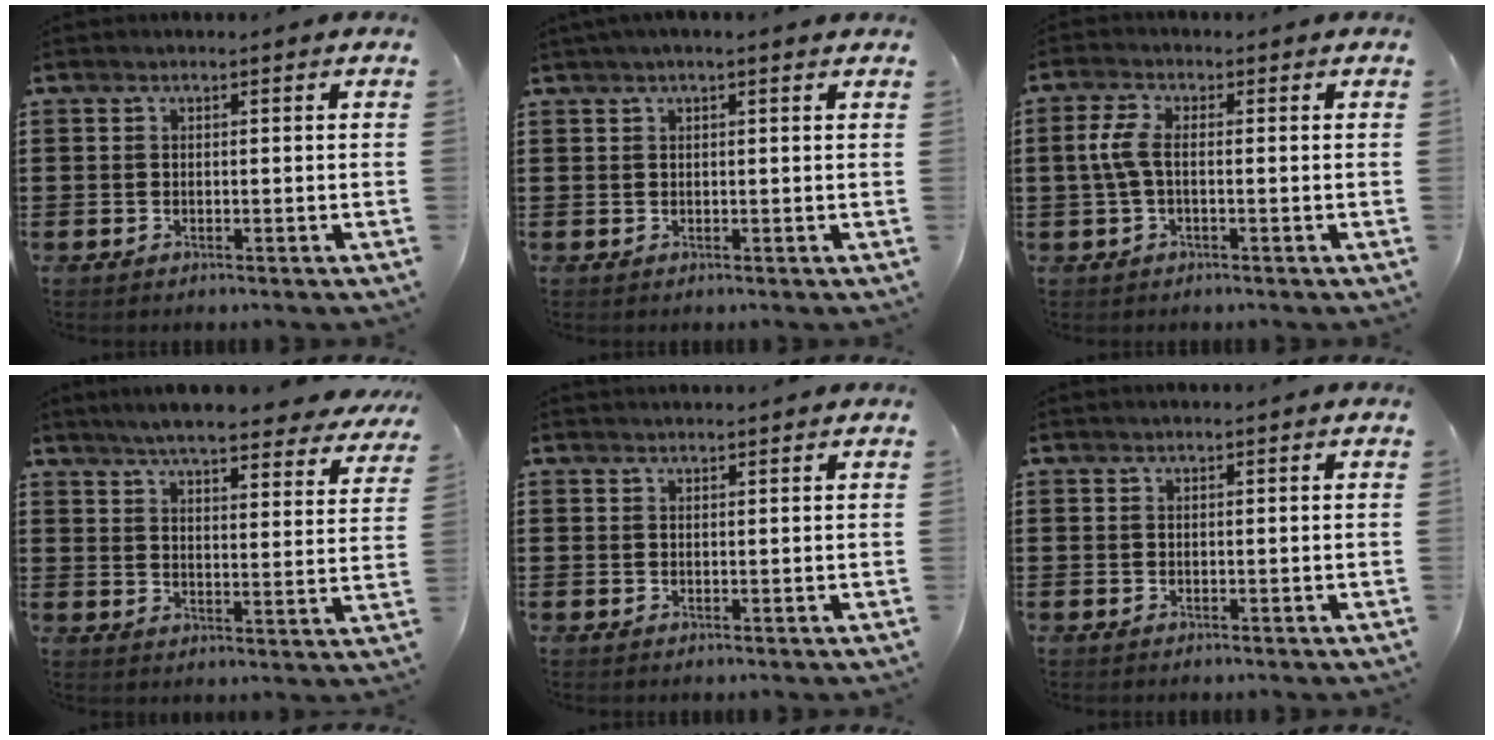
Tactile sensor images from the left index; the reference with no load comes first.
{"total": 1.1, "force": [0.7, -0.1, 0.9], "torque": [-0.017, 0.000, 0.013]}
{"total": 4.0, "force": [-0.1, 1.6, 3.7], "torque": [-0.091, -0.002, -0.009]}
{"total": 6.0, "force": [5.4, -0.2, 2.5], "torque": [-0.071, -0.030, 0.092]}
{"total": 1.2, "force": [1.1, -0.2, 0.1], "torque": [-0.002, -0.003, 0.023]}
{"total": 0.6, "force": [0.5, -0.2, 0.2], "torque": [-0.003, -0.001, 0.011]}